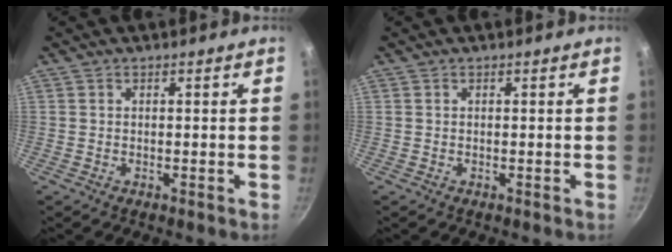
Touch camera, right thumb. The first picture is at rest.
{"total": 0.0}